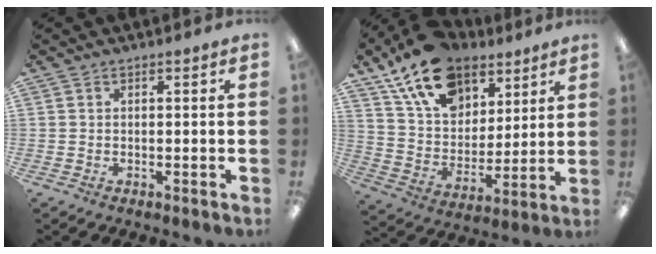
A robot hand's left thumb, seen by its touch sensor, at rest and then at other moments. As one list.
[{"total": 18.6, "force": [12.5, 11.0, 8.4], "torque": [-0.150, -0.062, 0.231]}]